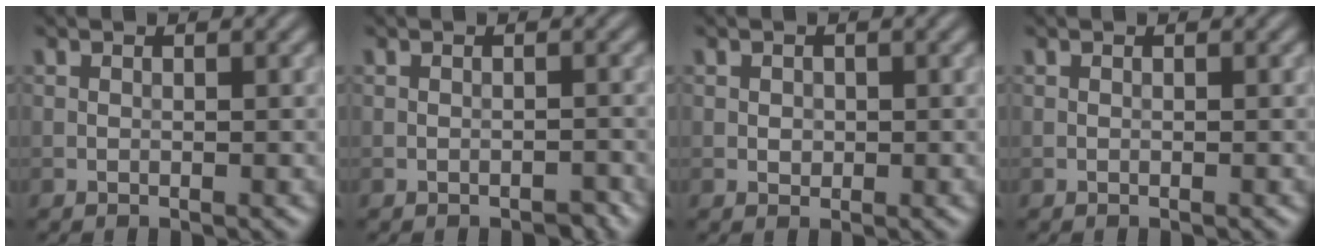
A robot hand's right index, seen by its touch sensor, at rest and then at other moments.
{"total": 0.9, "force": [-0.7, 0.3, 0.4], "torque": [-0.004, 0.001, -0.009]}
{"total": 0.8, "force": [0.1, 0.7, 0.3], "torque": [-0.005, -0.003, 0.001]}
{"total": 0.0}